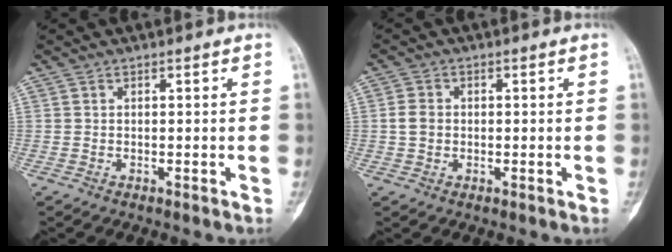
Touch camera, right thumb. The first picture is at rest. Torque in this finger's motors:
{"motor_torque": [0.12, 0.14, 0.19, -0.14, 0.09]}